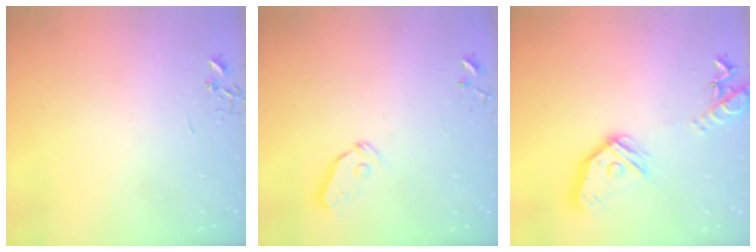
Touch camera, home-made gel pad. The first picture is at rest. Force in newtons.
{"total": 5.3, "press": 5.3, "slide": 0.2}
{"total": 17.4, "press": 17.3, "slide": 2.0}